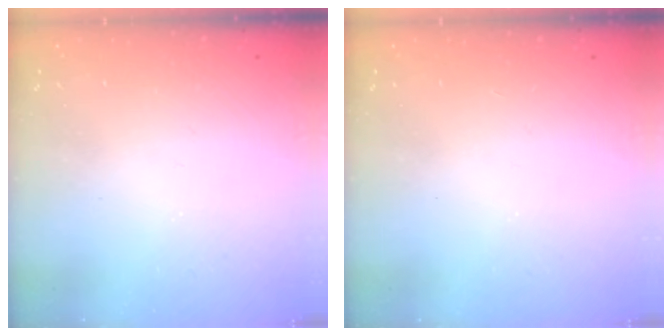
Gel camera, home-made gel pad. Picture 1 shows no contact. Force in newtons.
{"total": 1.1, "press": 1.1, "slide": 0.1}